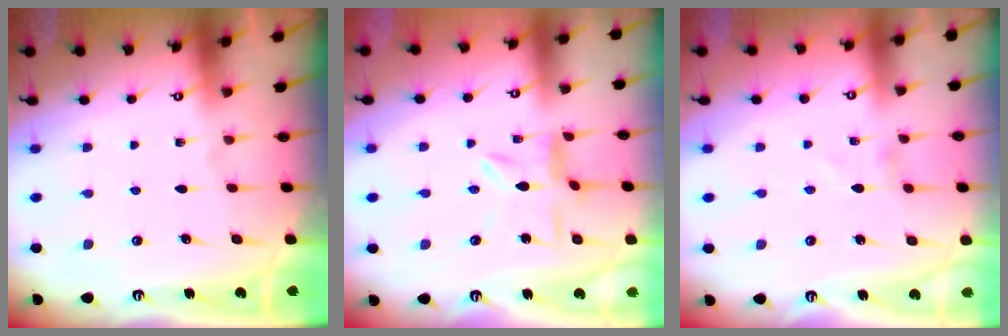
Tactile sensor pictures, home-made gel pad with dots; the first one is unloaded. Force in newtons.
{"total": 2.4, "press": 2.4, "slide": 0.3}
{"total": 0.6, "press": 0.6, "slide": 0.1}